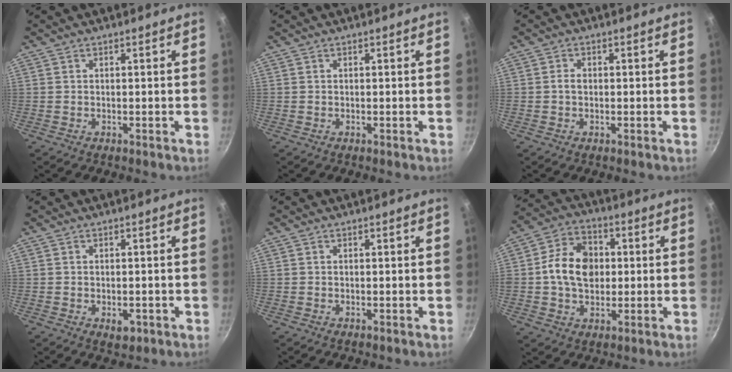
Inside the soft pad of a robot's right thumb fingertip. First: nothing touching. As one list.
[{"total": 0.0}, {"total": 1.7, "force": [0.0, 1.2, 1.1], "torque": [-0.018, 0.006, -0.002]}, {"total": 2.8, "force": [-0.9, 1.8, 2.0], "torque": [-0.023, 0.001, -0.010]}, {"total": 0.0}, {"total": 12.2, "force": [0.7, 9.3, 7.9], "torque": [-0.111, 0.015, -0.001]}]